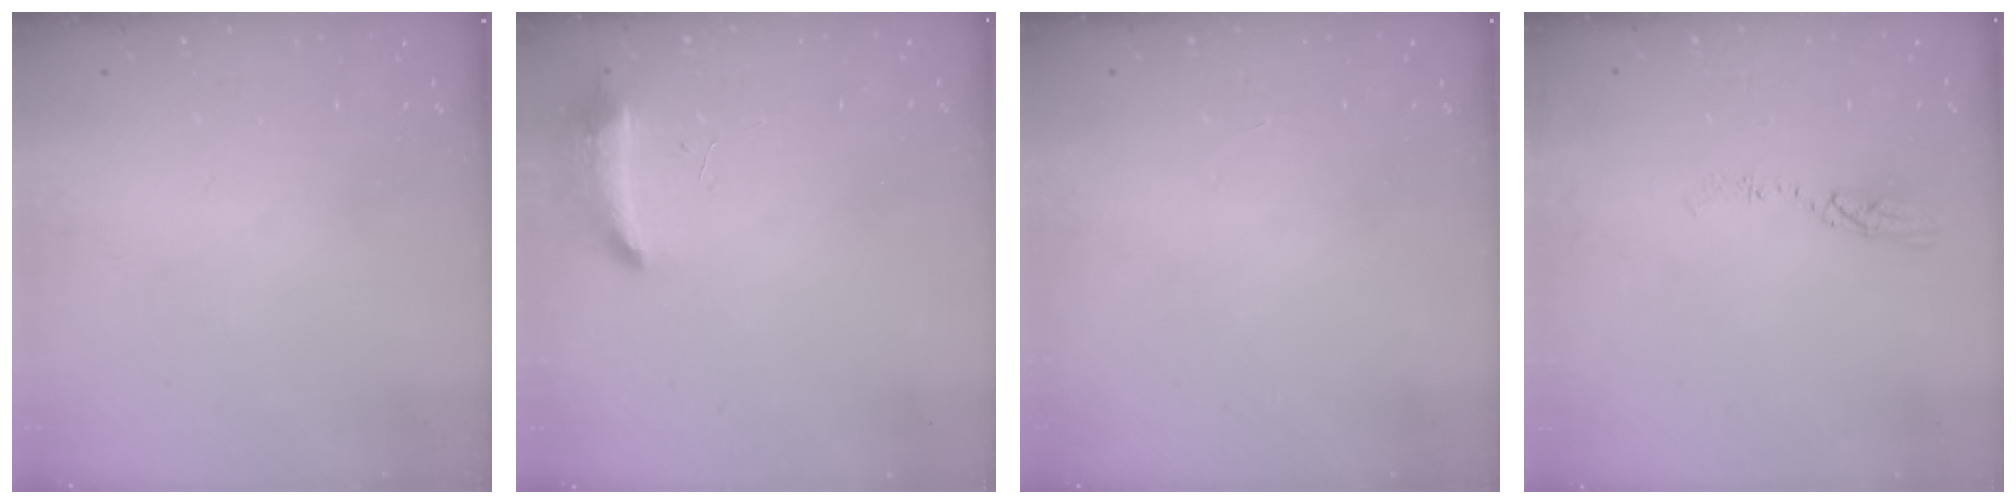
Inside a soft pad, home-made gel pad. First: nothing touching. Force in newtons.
{"total": 8.5, "press": 8.4, "slide": 1.6}
{"total": 0.0}
{"total": 5.2, "press": 5.1, "slide": 0.4}